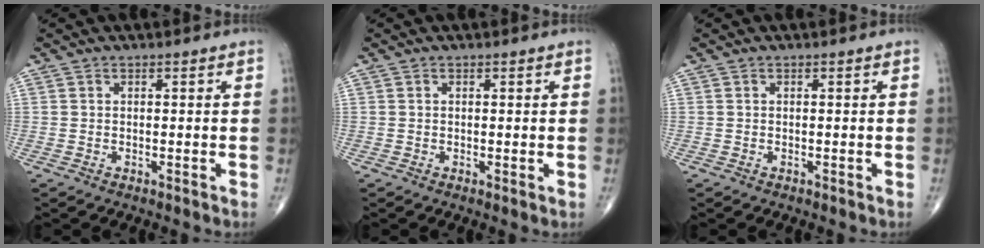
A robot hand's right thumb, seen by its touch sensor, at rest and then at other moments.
{"total": 0.5, "force": [0.0, 0.1, 0.5], "torque": [-0.012, -0.003, -0.003]}
{"total": 0.0}